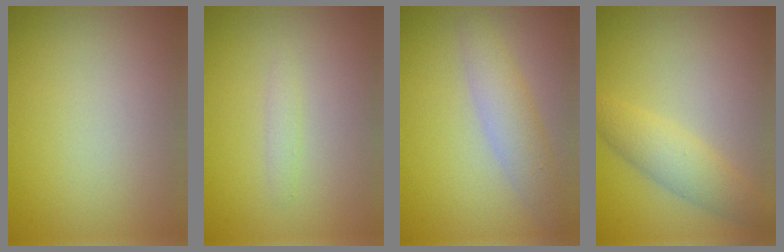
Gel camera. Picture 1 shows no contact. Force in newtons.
{"total": 0.9, "press": 0.9, "slide": 0.0}
{"total": 3.2, "press": 3.2, "slide": 0.1}
{"total": 3.3, "press": 3.3, "slide": 0.1}